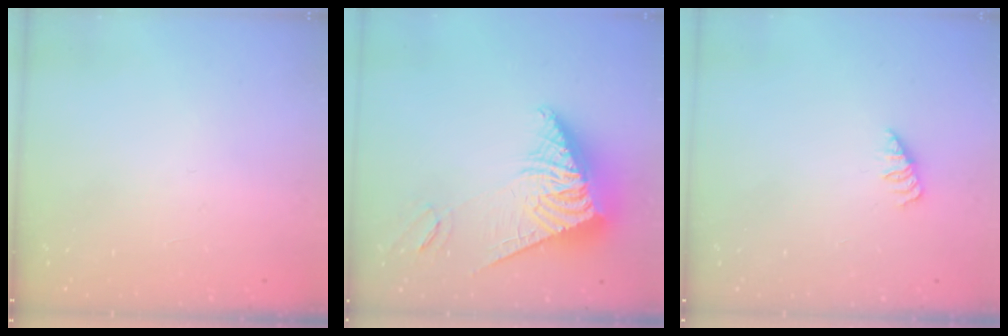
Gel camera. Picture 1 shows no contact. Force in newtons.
{"total": 14.2, "press": 14.0, "slide": 2.4}
{"total": 1.4, "press": 1.3, "slide": 0.3}